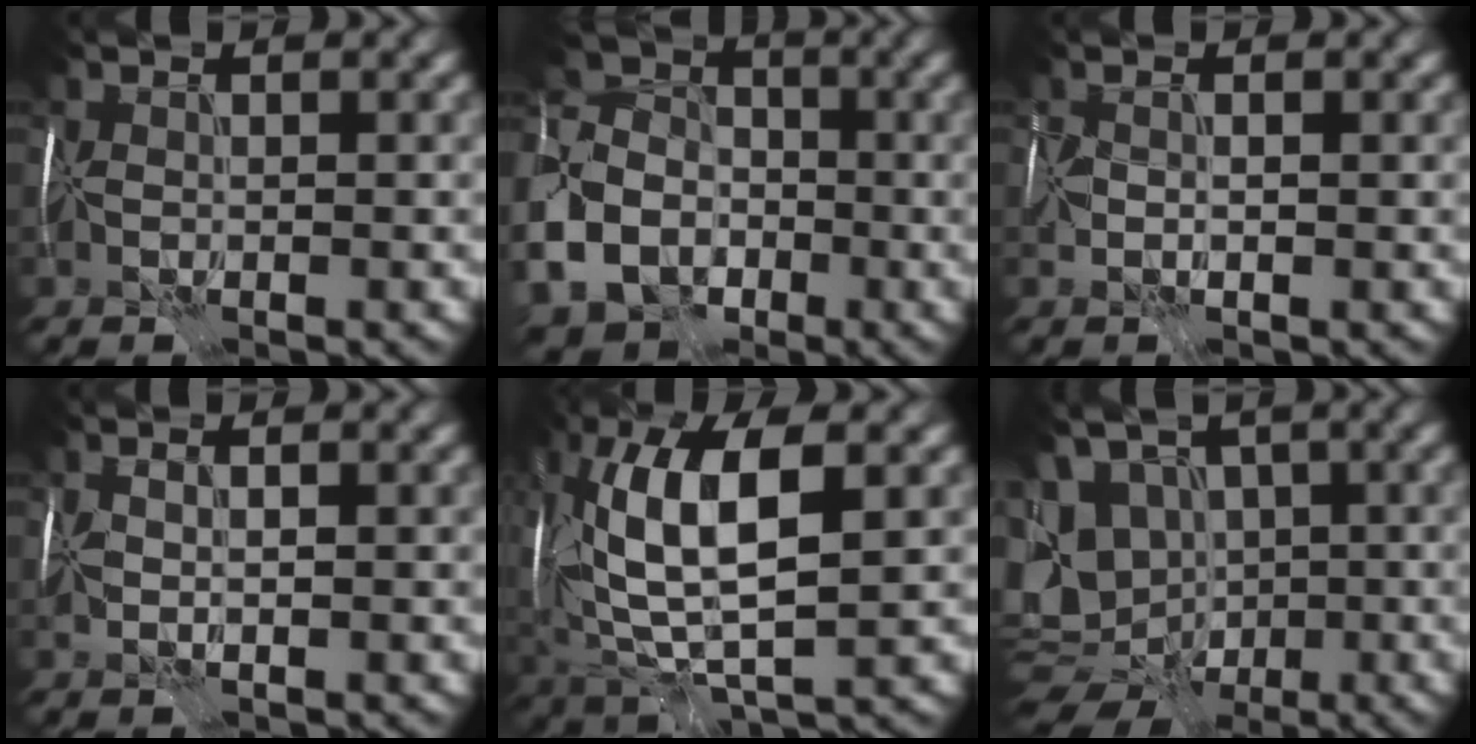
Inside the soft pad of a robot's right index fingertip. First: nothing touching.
{"total": 12.8, "force": [-5.3, 10.0, 6.1], "torque": [-0.174, -0.025, -0.100]}
{"total": 1.9, "force": [-0.1, 1.0, 1.6], "torque": [-0.037, -0.006, -0.001]}
{"total": 1.0, "force": [-0.1, 0.2, 0.9], "torque": [-0.026, -0.003, 0.001]}
{"total": 11.1, "force": [1.9, 4.3, 10.1], "torque": [-0.200, 0.008, 0.030]}
{"total": 10.9, "force": [-2.3, 8.2, 6.7], "torque": [-0.122, -0.012, -0.030]}